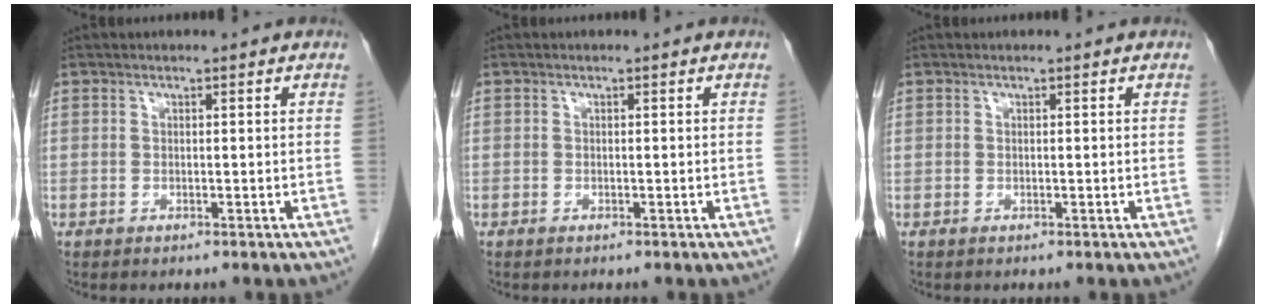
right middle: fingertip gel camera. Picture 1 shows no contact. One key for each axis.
{"total": 0.0}
{"total": 0.0}